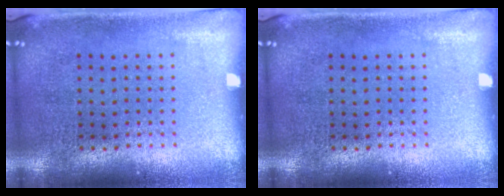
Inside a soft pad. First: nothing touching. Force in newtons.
{"total": 0.0}